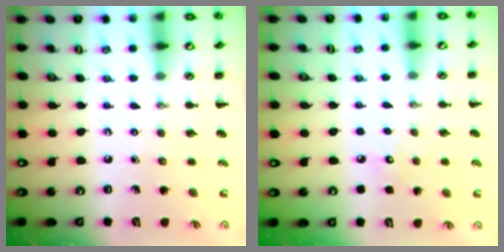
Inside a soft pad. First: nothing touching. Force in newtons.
{"total": 4.5, "press": 4.3, "slide": 1.3}